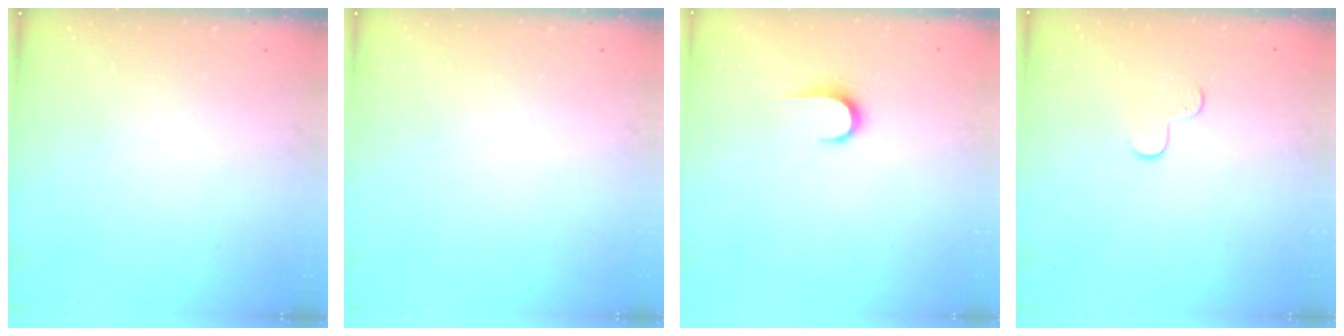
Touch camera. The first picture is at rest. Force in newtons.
{"total": 0.0}
{"total": 6.1, "press": 6.1, "slide": 0.6}
{"total": 3.6, "press": 3.6, "slide": 0.4}